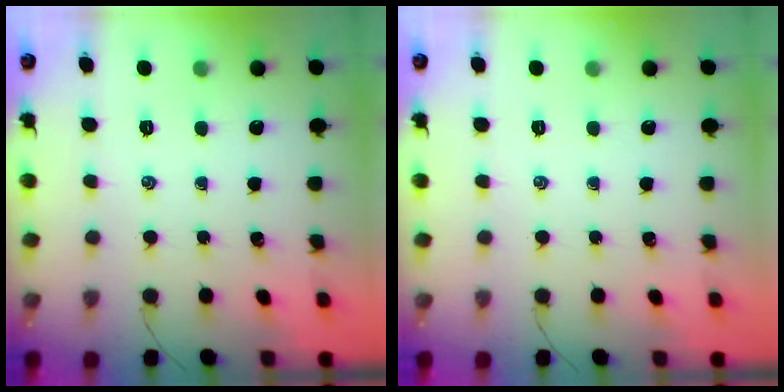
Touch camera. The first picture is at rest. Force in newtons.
{"total": 0.0}